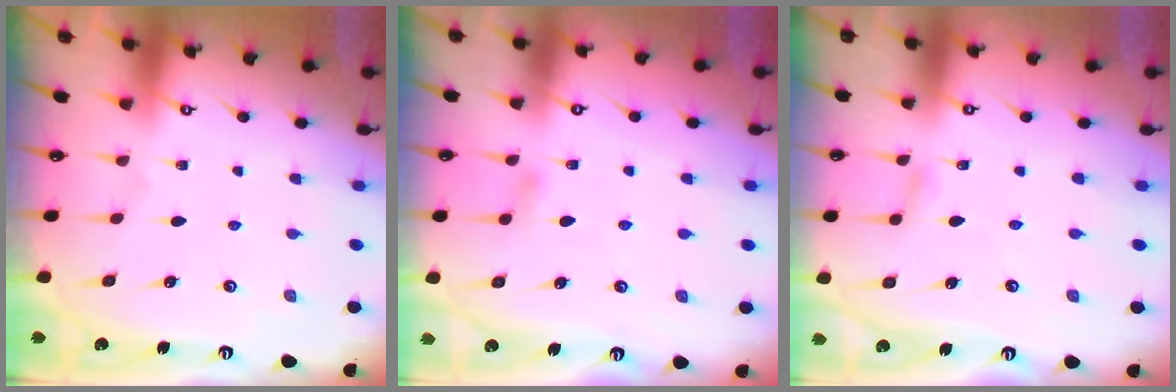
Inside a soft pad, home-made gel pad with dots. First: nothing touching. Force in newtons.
{"total": 4.6, "press": 4.5, "slide": 0.6}
{"total": 2.8, "press": 2.8, "slide": 0.3}